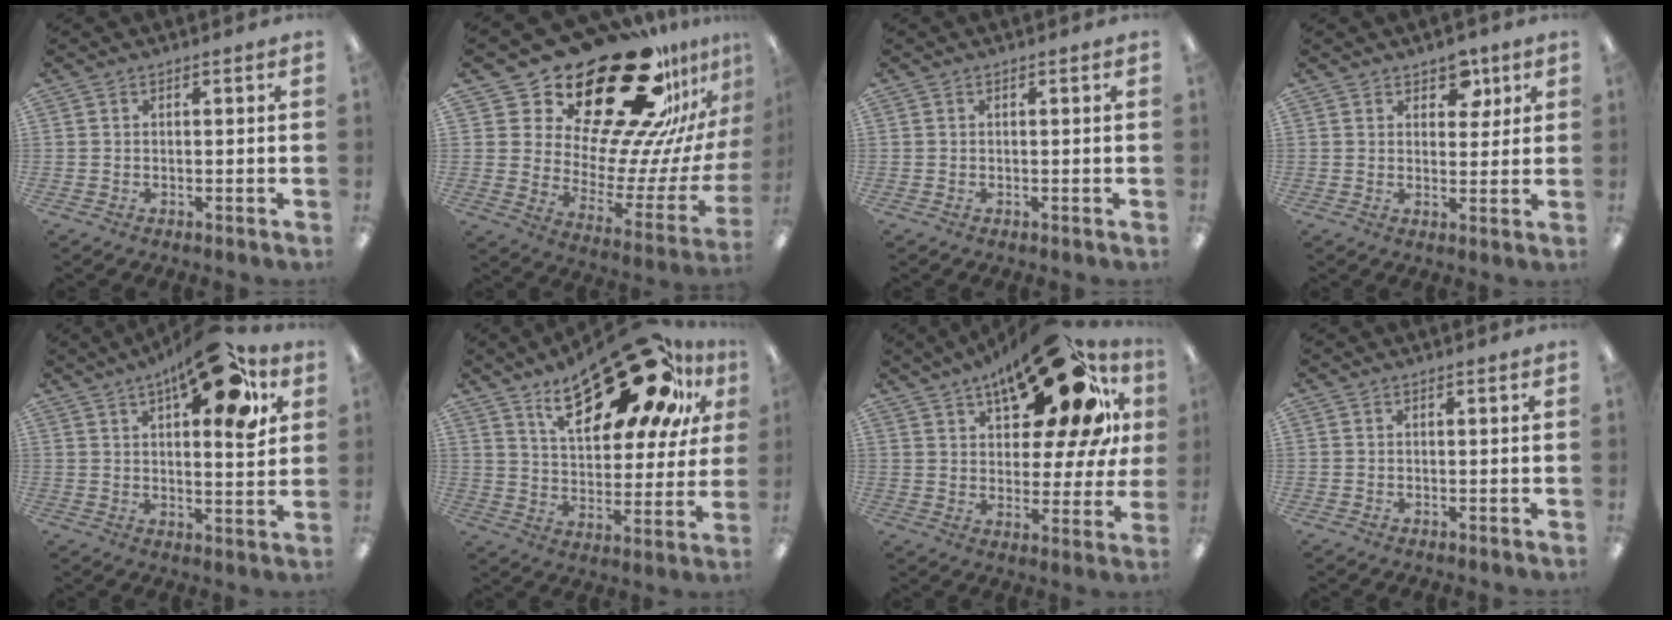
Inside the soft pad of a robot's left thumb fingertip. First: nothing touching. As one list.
[{"total": 32.4, "force": [24.0, 12.8, 17.5], "torque": [-0.235, -0.192, 0.431]}, {"total": 0.0}, {"total": 6.0, "force": [3.8, 3.8, 2.5], "torque": [-0.013, -0.017, 0.063]}, {"total": 15.4, "force": [9.0, 4.5, 11.7], "torque": [-0.161, -0.048, 0.137]}, {"total": 26.1, "force": [16.7, 10.5, 17.0], "torque": [-0.248, -0.095, 0.275]}, {"total": 24.8, "force": [14.4, 9.5, 17.9], "torque": [-0.246, -0.088, 0.227]}, {"total": 0.0}]